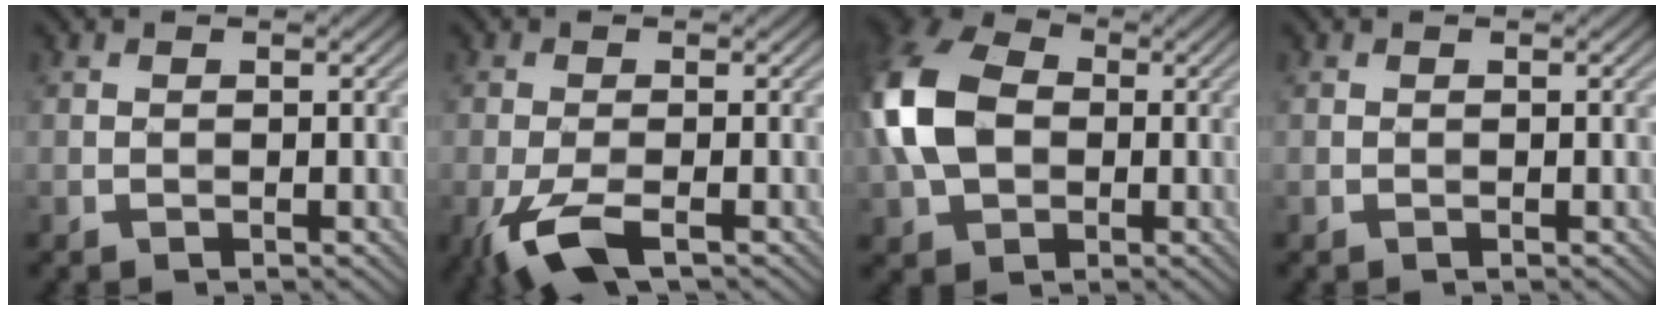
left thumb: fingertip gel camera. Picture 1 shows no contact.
{"total": 4.8, "force": [-2.6, 1.3, 3.8], "torque": [-0.084, -0.002, -0.059]}
{"total": 12.4, "force": [0.0, 8.9, 8.6], "torque": [-0.235, 0.012, -0.015]}
{"total": 0.0}